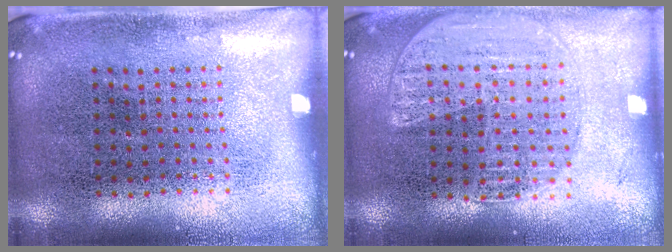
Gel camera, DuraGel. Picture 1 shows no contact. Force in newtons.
{"total": 1.6, "press": 1.5, "slide": 0.4}